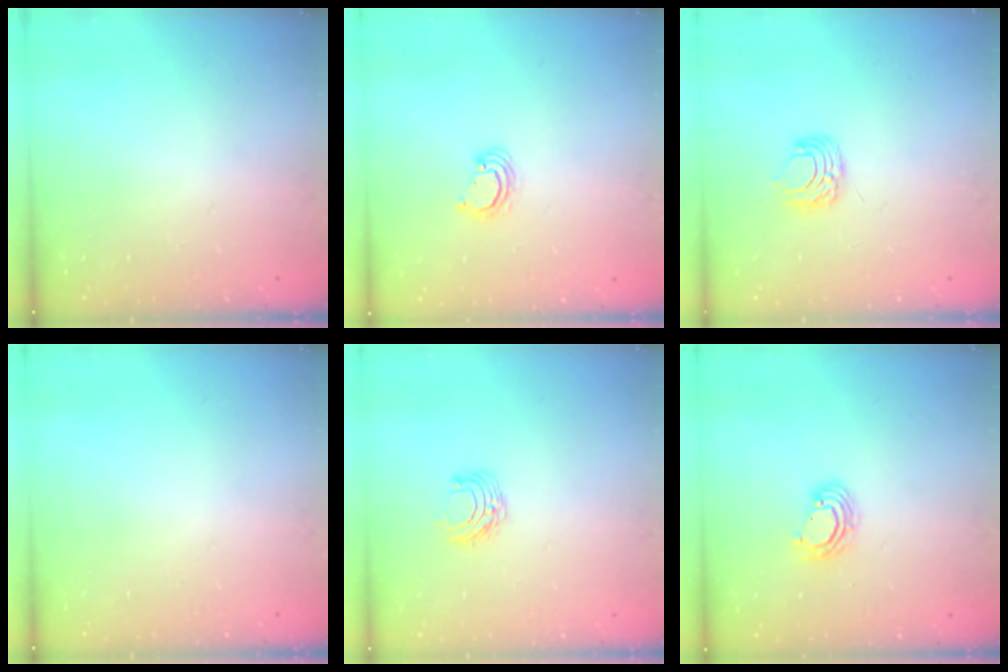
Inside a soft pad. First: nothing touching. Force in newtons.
{"total": 3.1, "press": 3.1, "slide": 0.1}
{"total": 6.6, "press": 6.6, "slide": 0.5}
{"total": 0.0}
{"total": 6.0, "press": 5.9, "slide": 0.6}
{"total": 5.1, "press": 5.1, "slide": 0.3}